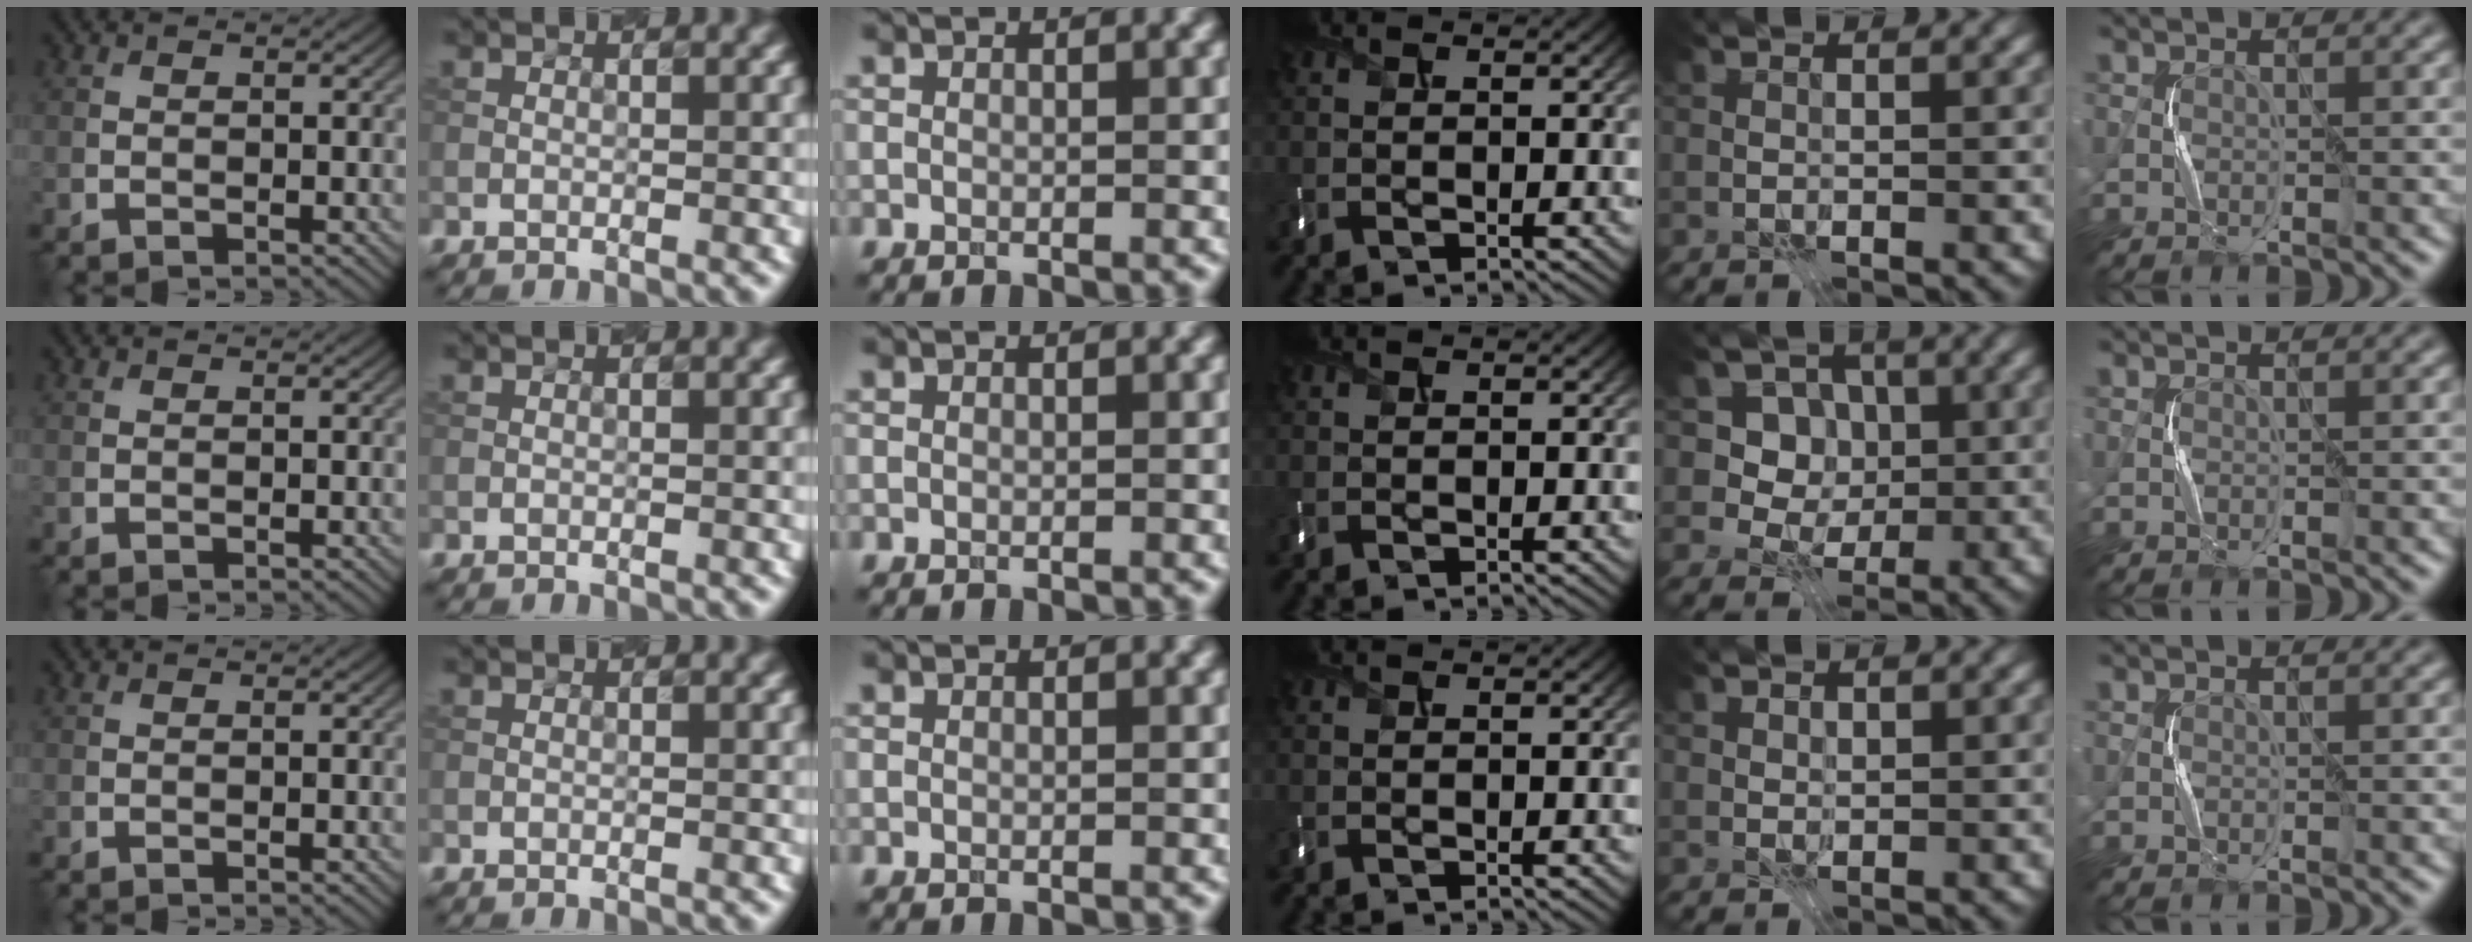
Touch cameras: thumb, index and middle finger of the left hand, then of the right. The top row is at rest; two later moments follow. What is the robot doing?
{"motion": "press", "object": "mouse"}